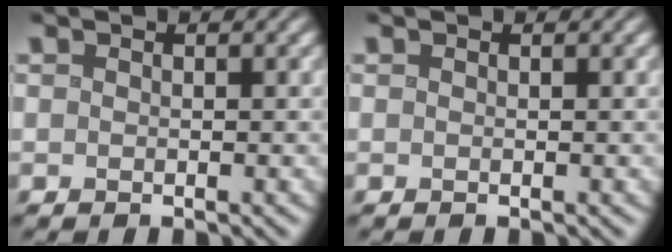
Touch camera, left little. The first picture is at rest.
{"total": 0.0}